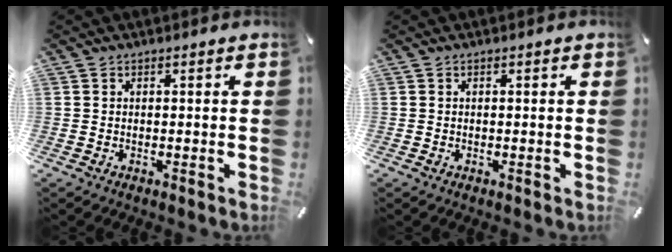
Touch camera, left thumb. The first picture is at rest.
{"total": 0.0}